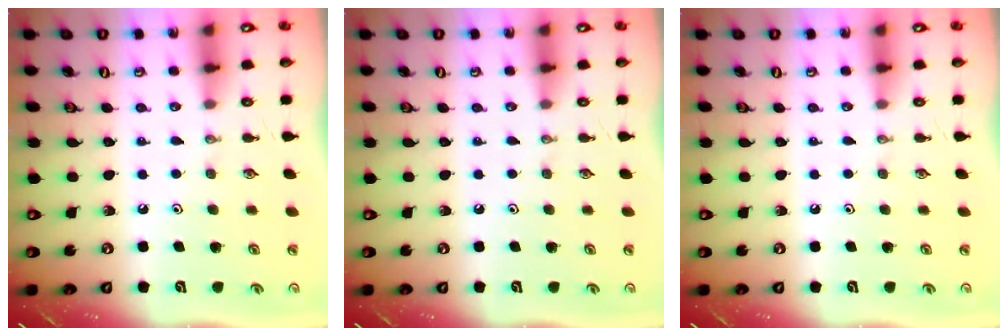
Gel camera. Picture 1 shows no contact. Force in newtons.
{"total": 0.0}
{"total": 0.0}